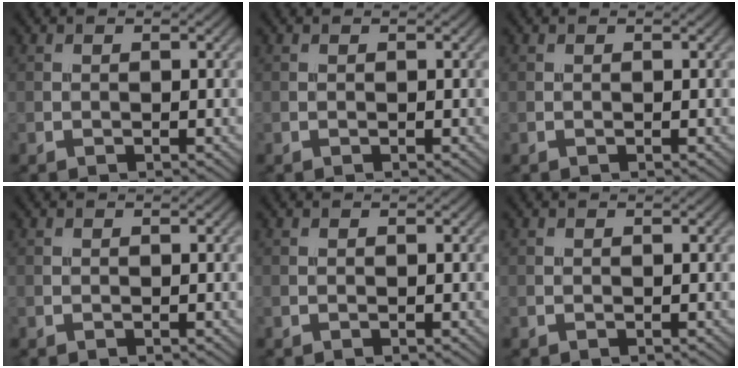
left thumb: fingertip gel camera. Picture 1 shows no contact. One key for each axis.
{"total": 0.0}
{"total": 0.0}
{"total": 0.0}
{"total": 0.0}
{"total": 0.0}